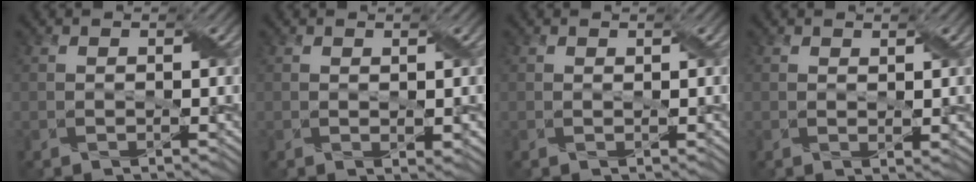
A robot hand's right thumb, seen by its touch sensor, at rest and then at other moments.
{"total": 0.8, "force": [0.3, 0.3, 0.6], "torque": [-0.010, -0.002, 0.008]}
{"total": 0.0}
{"total": 0.9, "force": [0.7, 0.3, 0.6], "torque": [-0.014, -0.003, 0.016]}